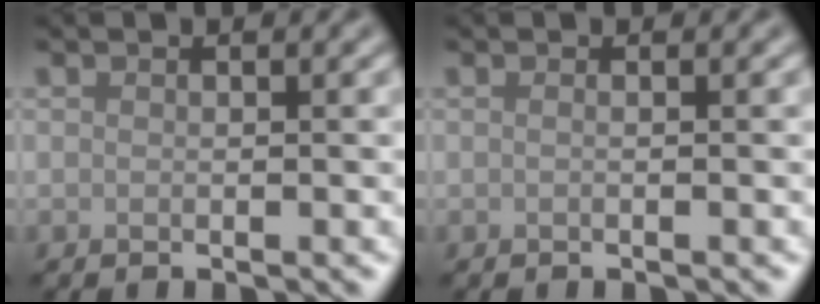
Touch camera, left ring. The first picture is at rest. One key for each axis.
{"total": 0.5, "fx": 0.0, "fy": 0.2, "fz": 0.5, "tx": -0.007, "ty": -0.005, "tz": -0.004}